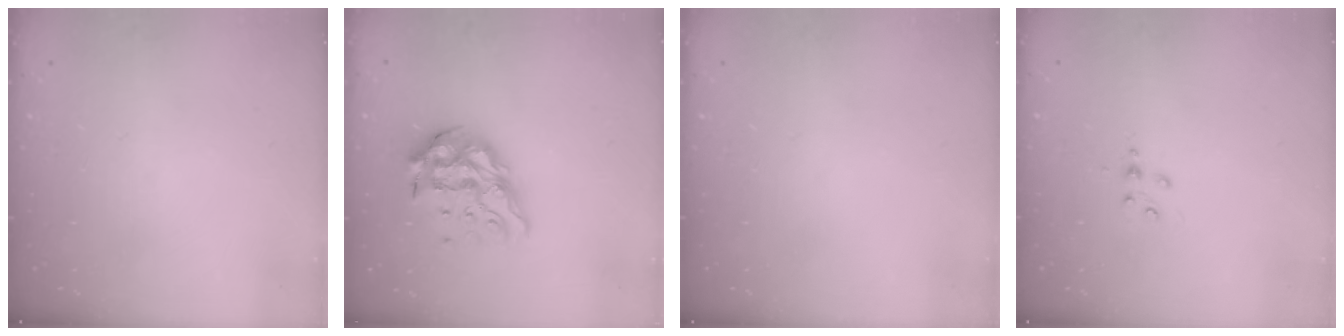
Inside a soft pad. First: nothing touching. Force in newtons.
{"total": 14.4, "press": 14.3, "slide": 1.8}
{"total": 0.0}
{"total": 3.2, "press": 3.2, "slide": 0.5}